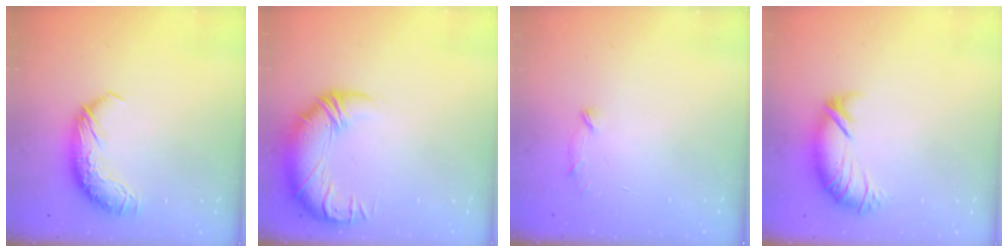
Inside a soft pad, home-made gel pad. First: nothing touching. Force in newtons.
{"total": 3.3, "press": 0.7, "slide": 3.2}
{"total": 6.5, "press": 6.4, "slide": 1.2}
{"total": 2.6, "press": 1.5, "slide": 2.1}